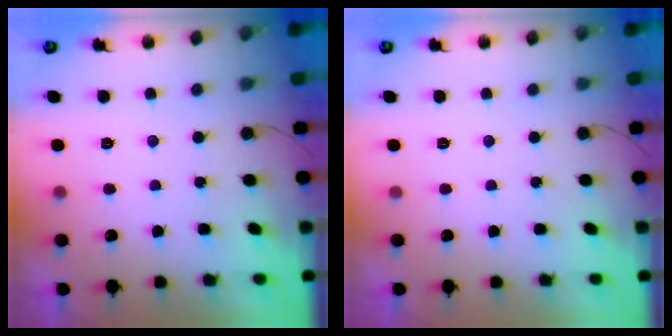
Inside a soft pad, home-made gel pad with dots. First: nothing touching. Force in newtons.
{"total": 0.0}